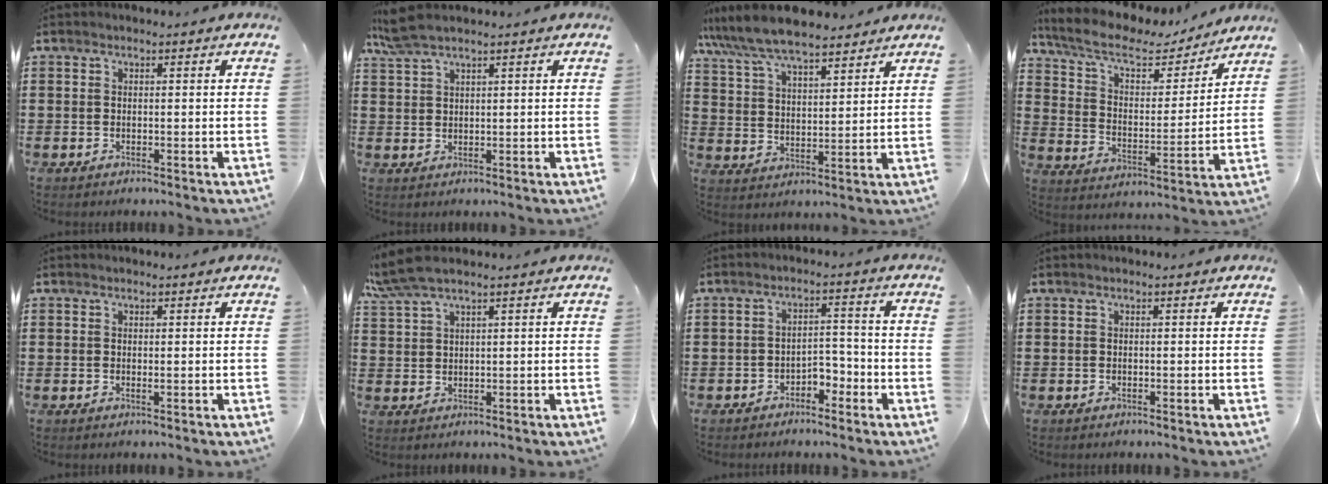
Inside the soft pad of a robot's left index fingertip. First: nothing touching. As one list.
[{"total": 3.6, "force": [2.7, 0.5, 2.4], "torque": [-0.054, 0.001, 0.050]}, {"total": 8.4, "force": [7.6, 1.5, 3.3], "torque": [-0.091, -0.024, 0.140]}, {"total": 8.9, "force": [6.8, 3.3, 4.7], "torque": [-0.118, -0.027, 0.116]}, {"total": 0.6, "force": [0.2, 0.0, 0.5], "torque": [-0.010, -0.003, 0.004]}, {"total": 4.5, "force": [3.3, 0.6, 3.0], "torque": [-0.066, 0.004, 0.060]}, {"total": 3.2, "force": [-2.6, 1.4, 1.1], "torque": [-0.026, 0.008, -0.054]}, {"total": 0.0}]